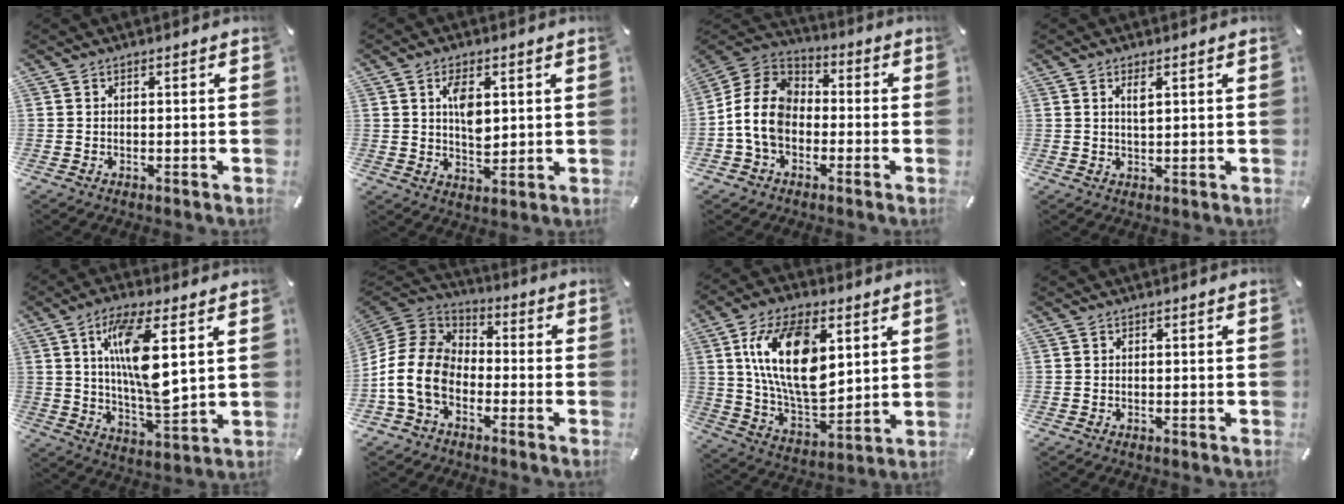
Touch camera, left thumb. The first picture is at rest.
{"total": 6.5, "force": [2.0, 3.6, 5.0], "torque": [-0.091, -0.006, 0.028]}
{"total": 11.1, "force": [-2.7, 8.7, 6.4], "torque": [-0.161, 0.020, -0.054]}
{"total": 2.5, "force": [1.1, 0.7, 2.2], "torque": [-0.046, 0.003, 0.018]}
{"total": 14.7, "force": [4.7, 4.6, 13.2], "torque": [-0.256, -0.019, 0.072]}
{"total": 13.0, "force": [-5.5, 9.2, 7.4], "torque": [-0.174, 0.029, -0.108]}
{"total": 20.3, "force": [6.3, 11.5, 15.5], "torque": [-0.312, -0.011, 0.107]}
{"total": 0.0}